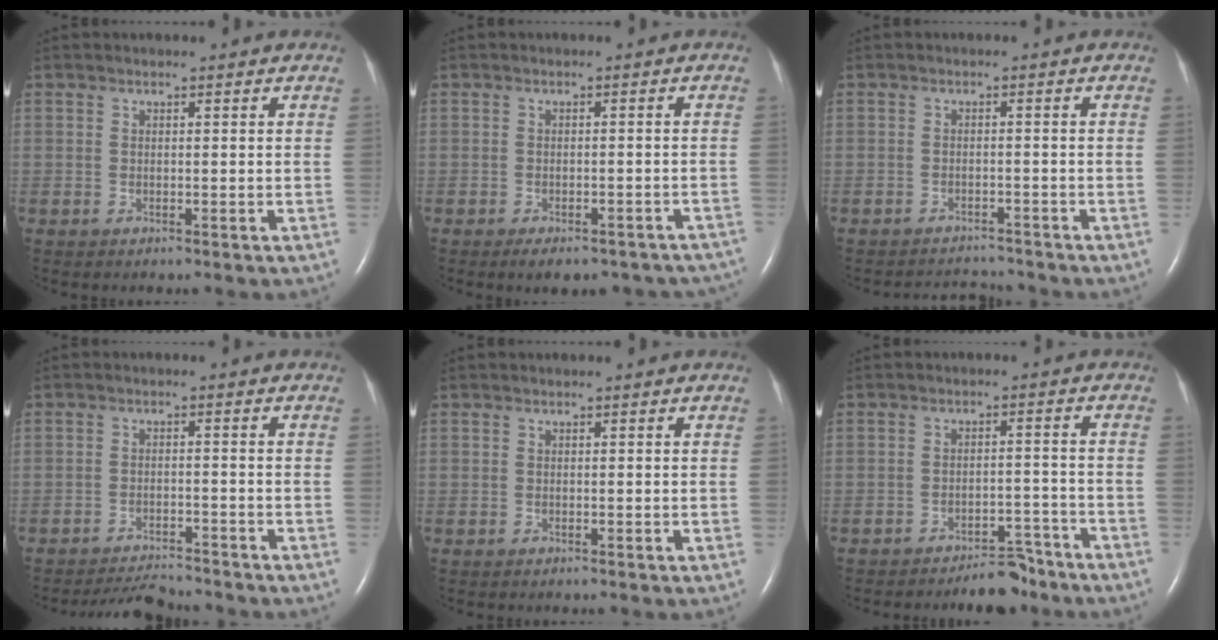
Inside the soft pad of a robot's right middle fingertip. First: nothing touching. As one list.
[{"total": 12.1, "force": [-10.2, 4.5, 4.6], "torque": [-0.055, 0.016, -0.111]}, {"total": 3.8, "force": [-3.8, 0.4, -0.5], "torque": [0.001, -0.001, -0.057]}, {"total": 4.7, "force": [-4.7, 0.3, 0.3], "torque": [-0.011, -0.011, -0.079]}, {"total": 0.0}, {"total": 5.7, "force": [-5.2, 1.9, 1.6], "torque": [-0.014, 0.007, -0.078]}]